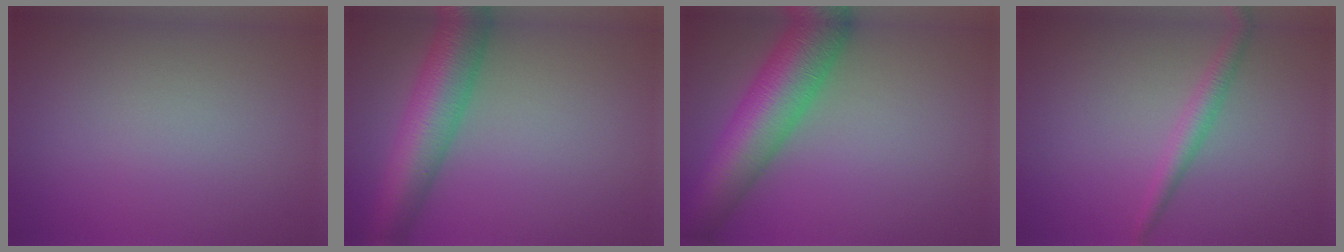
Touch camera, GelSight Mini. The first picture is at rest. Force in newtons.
{"total": 8.2, "press": 8.2, "slide": 0.3}
{"total": 10.1, "press": 10.1, "slide": 0.5}
{"total": 2.2, "press": 2.1, "slide": 0.0}